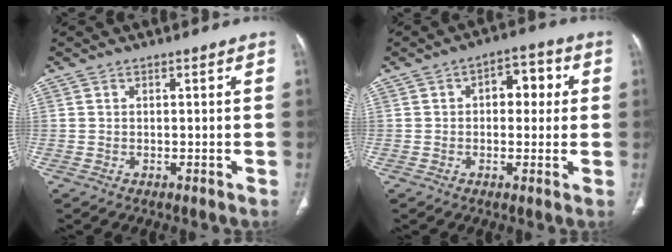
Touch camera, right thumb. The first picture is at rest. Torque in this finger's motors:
{"motor_torque": [-0.56, 0.23, -0.19, -0.22, 0.16]}